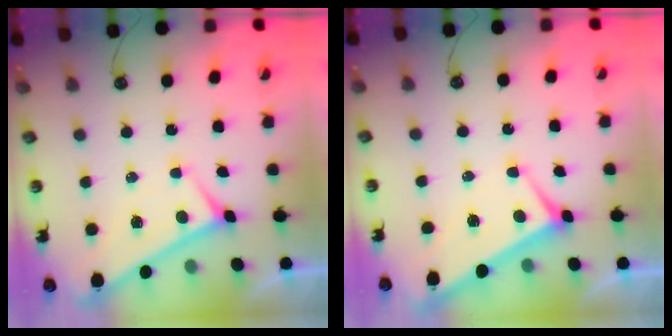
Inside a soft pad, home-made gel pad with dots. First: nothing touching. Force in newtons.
{"total": 3.3, "press": 3.2, "slide": 0.9}